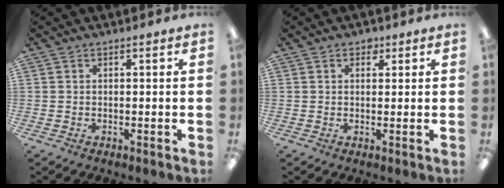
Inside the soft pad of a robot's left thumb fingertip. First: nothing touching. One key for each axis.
{"total": 2.1, "fx": 1.2, "fy": 1.4, "fz": 1.1, "tx": -0.006, "ty": -0.003, "tz": 0.018}